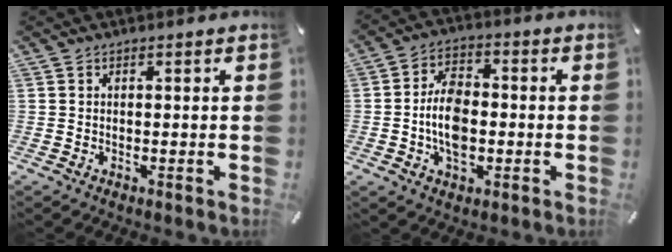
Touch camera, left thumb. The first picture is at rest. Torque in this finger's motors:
{"motor_torque": [-0.12, 1.14, 0.63, -0.46, 0.39]}